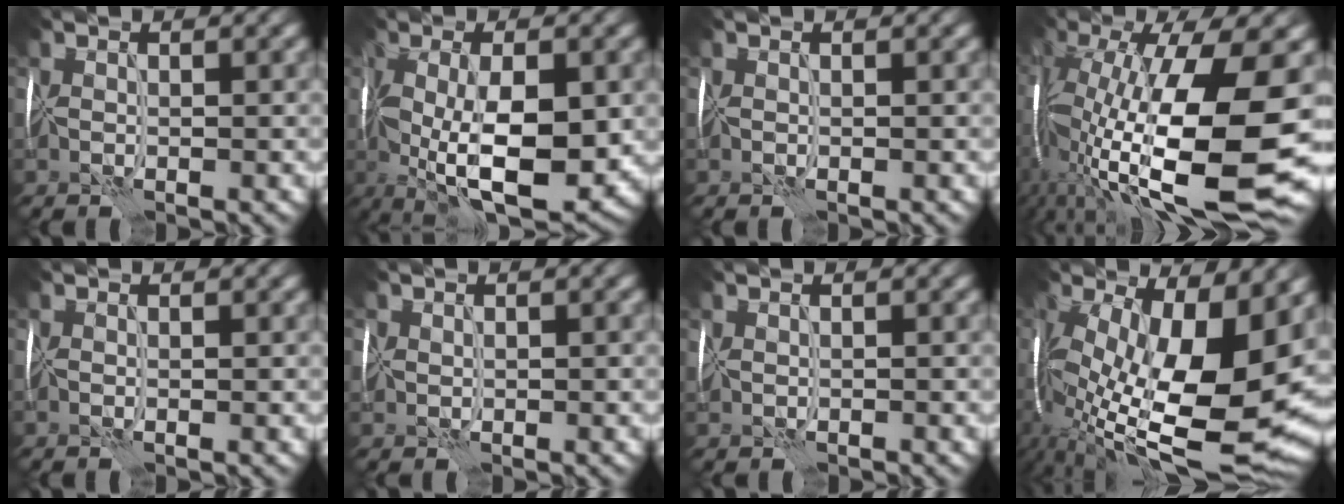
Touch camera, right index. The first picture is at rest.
{"total": 11.3, "force": [-2.0, 4.3, 10.3], "torque": [-0.162, -0.012, -0.027]}
{"total": 0.0}
{"total": 16.5, "force": [-1.4, 5.6, 15.5], "torque": [-0.286, -0.005, -0.019]}
{"total": 0.0}
{"total": 1.7, "force": [0.5, 1.4, 0.9], "torque": [-0.004, 0.004, 0.008]}
{"total": 0.8, "force": [0.2, 0.6, 0.4], "torque": [-0.003, -0.006, 0.004]}
{"total": 17.1, "force": [-0.7, 8.2, 15.0], "torque": [-0.255, -0.037, -0.003]}